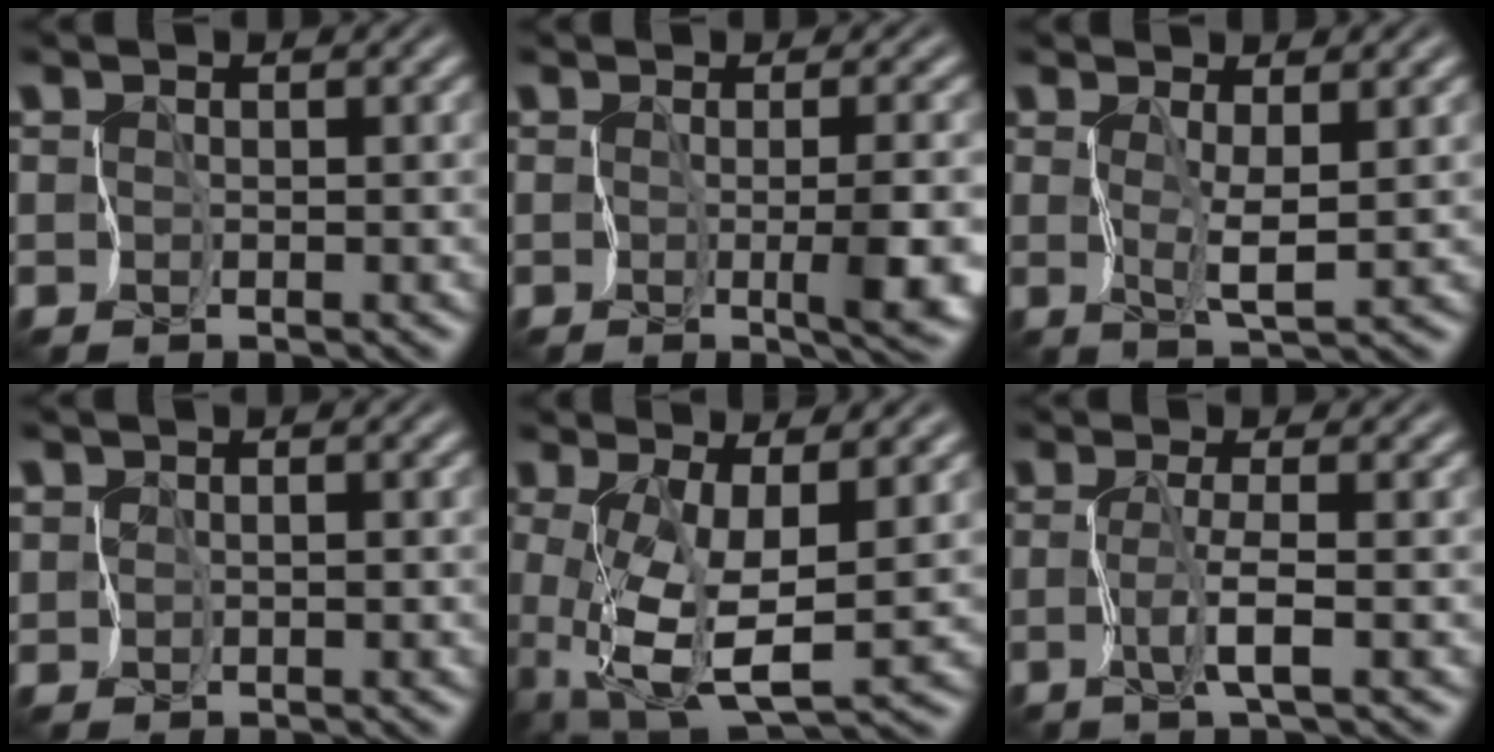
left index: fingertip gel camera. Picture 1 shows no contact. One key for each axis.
{"total": 4.2, "fx": -1.1, "fy": 0.6, "fz": 4.0, "tx": -0.061, "ty": -0.012, "tz": -0.015}
{"total": 2.2, "fx": 0.7, "fy": 0.2, "fz": 2.1, "tx": -0.044, "ty": -0.006, "tz": 0.018}
{"total": 1.2, "fx": 0.0, "fy": 1.0, "fz": 0.5, "tx": -0.011, "ty": 0.003, "tz": 0.007}
{"total": 6.4, "fx": -0.3, "fy": 2.3, "fz": 6.0, "tx": -0.130, "ty": -0.015, "tz": 0.000}
{"total": 2.0, "fx": -0.6, "fy": -0.5, "fz": 1.8, "tx": -0.040, "ty": 0.001, "tz": -0.015}